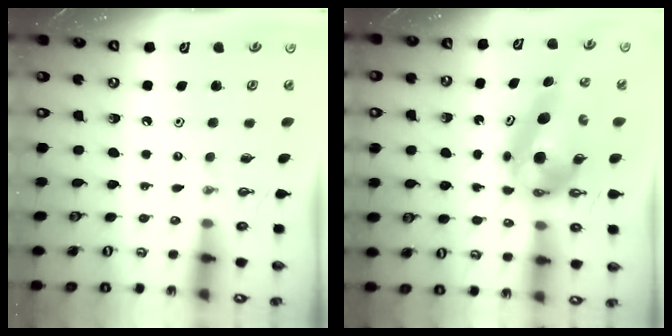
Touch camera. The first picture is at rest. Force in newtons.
{"total": 7.2, "press": 7.2, "slide": 0.3}